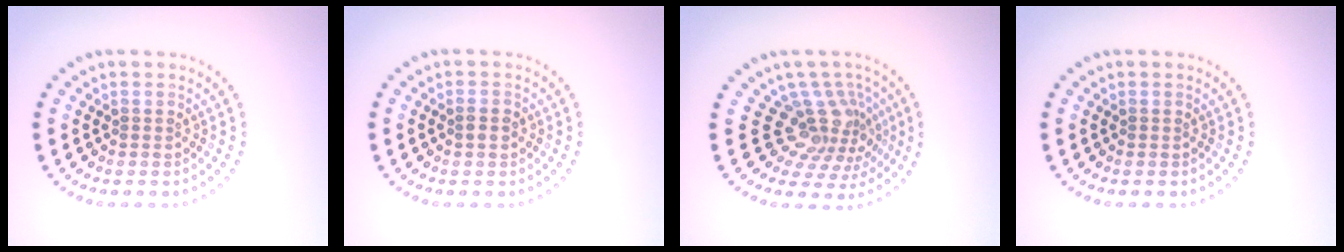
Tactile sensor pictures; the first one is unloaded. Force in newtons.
{"total": 1.2, "press": 1.2, "slide": 0.1}
{"total": 4.8, "press": 3.2, "slide": 3.6}
{"total": 0.0}